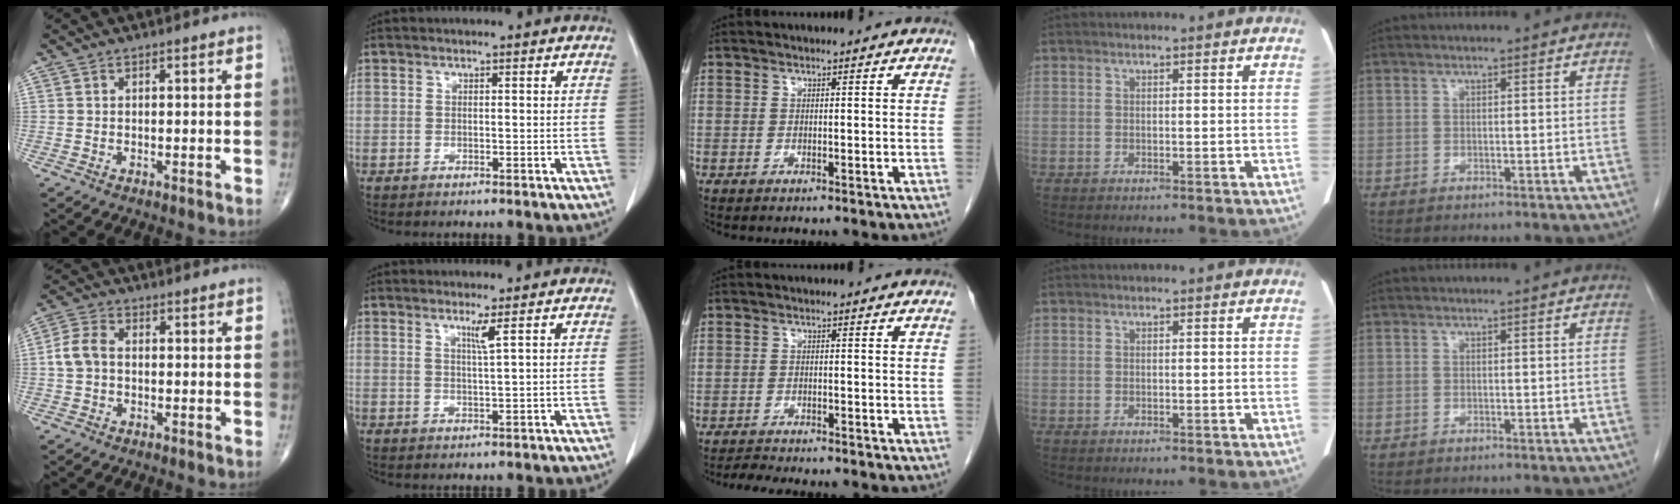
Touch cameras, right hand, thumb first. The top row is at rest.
{"thumb": {"total": 4.9, "force": [-0.2, 3.5, 3.5], "torque": [-0.075, 0.016, -0.011]}, "index": {"total": 2.0, "force": [1.1, -0.7, 1.5], "torque": [-0.031, -0.011, 0.023]}, "middle": {"total": 4.2, "force": [-3.9, 0.2, 1.4], "torque": [-0.022, -0.012, -0.060]}}